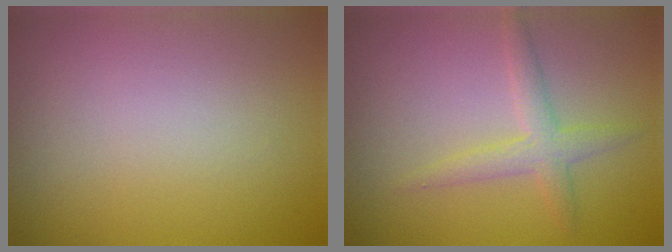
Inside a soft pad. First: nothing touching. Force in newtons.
{"total": 2.4, "press": 2.4, "slide": 0.1}